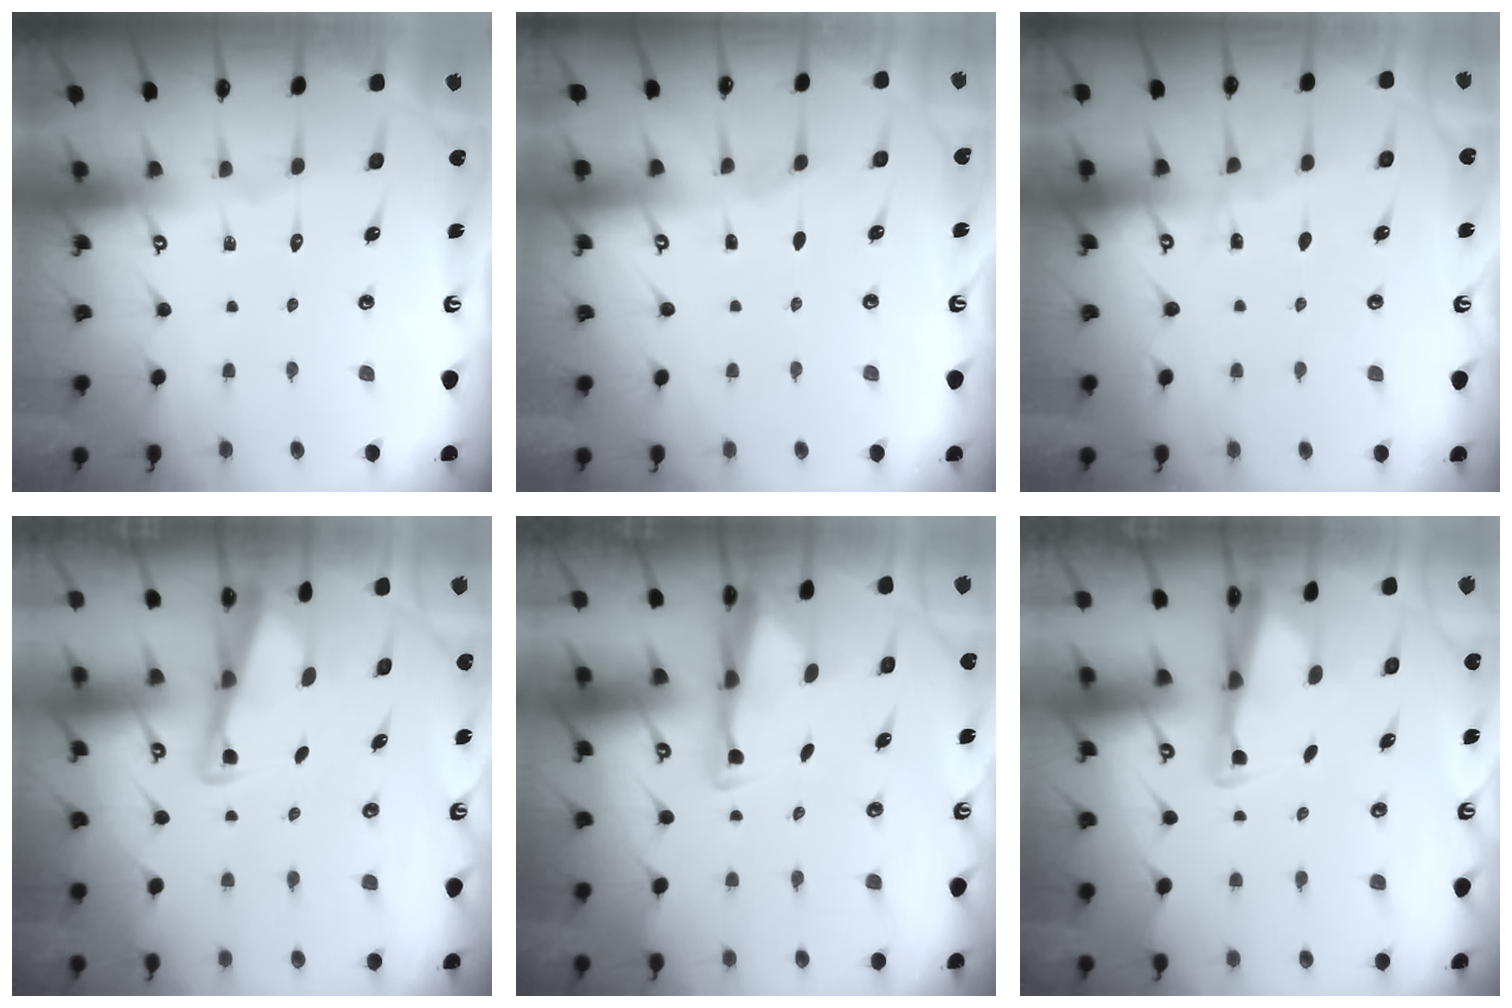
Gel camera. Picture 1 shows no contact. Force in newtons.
{"total": 2.8, "press": 2.8, "slide": 0.3}
{"total": 3.2, "press": 3.2, "slide": 0.4}
{"total": 2.7, "press": 2.7, "slide": 0.3}
{"total": 3.0, "press": 2.9, "slide": 0.8}
{"total": 2.8, "press": 2.8, "slide": 0.5}